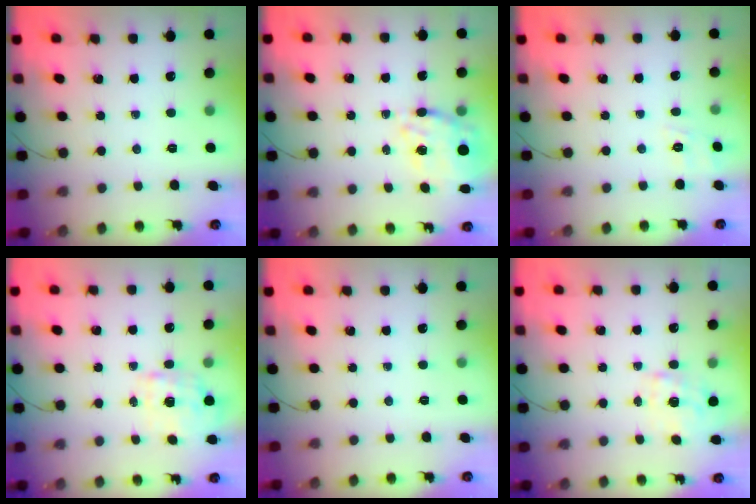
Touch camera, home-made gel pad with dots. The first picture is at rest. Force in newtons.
{"total": 10.2, "press": 9.4, "slide": 4.1}
{"total": 3.4, "press": 2.9, "slide": 1.7}
{"total": 1.2, "press": 1.0, "slide": 0.7}
{"total": 0.0}
{"total": 1.1, "press": 1.0, "slide": 0.5}